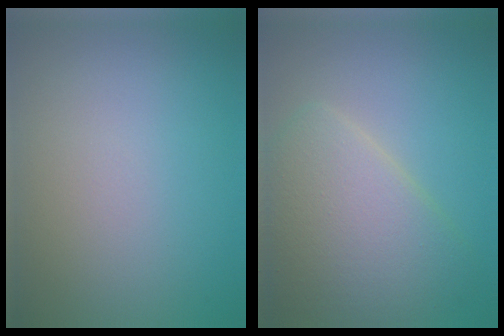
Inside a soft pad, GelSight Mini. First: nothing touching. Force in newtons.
{"total": 6.7, "press": 6.7, "slide": 0.3}